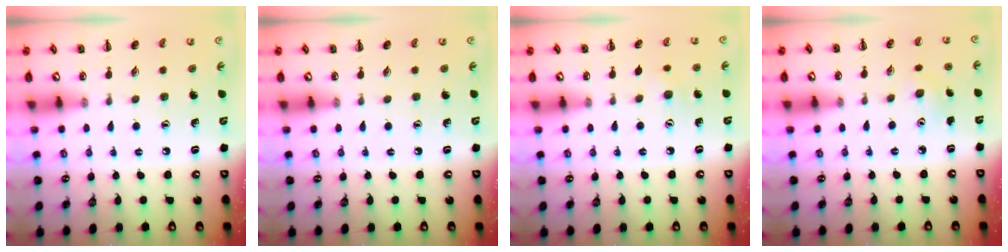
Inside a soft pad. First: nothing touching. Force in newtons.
{"total": 0.0}
{"total": 5.5, "press": 5.4, "slide": 1.4}
{"total": 3.0, "press": 2.8, "slide": 0.8}